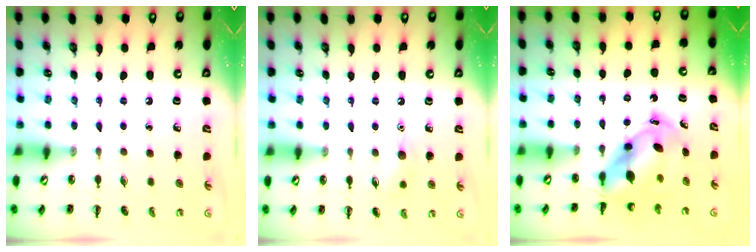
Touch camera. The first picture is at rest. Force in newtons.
{"total": 6.7, "press": 6.4, "slide": 1.9}
{"total": 6.4, "press": 6.2, "slide": 1.8}